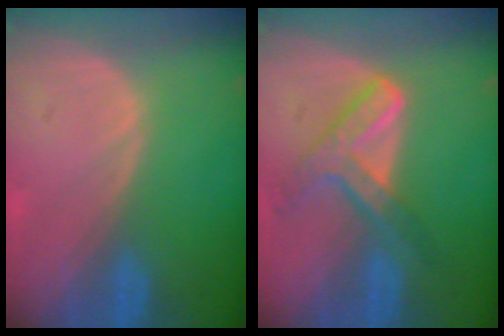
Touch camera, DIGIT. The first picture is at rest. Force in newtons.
{"total": 7.2, "press": 6.2, "slide": 3.8}